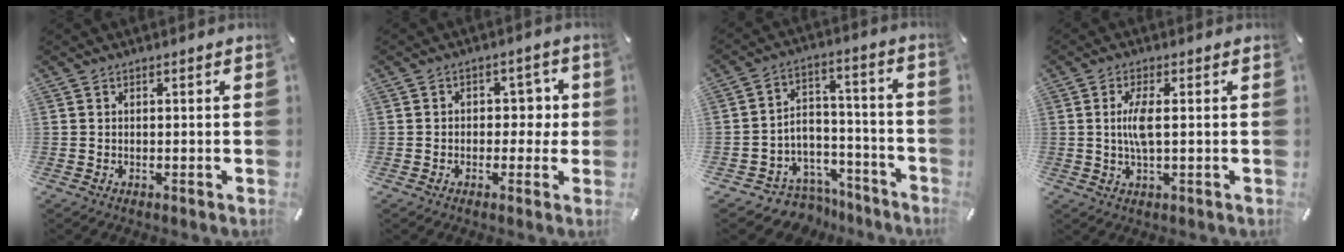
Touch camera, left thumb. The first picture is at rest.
{"total": 3.6, "force": [-0.5, 2.8, 2.2], "torque": [-0.021, 0.004, -0.019]}
{"total": 8.3, "force": [-4.8, 6.7, 0.6], "torque": [-0.003, 0.030, -0.076]}
{"total": 5.9, "force": [0.5, 1.7, 5.6], "torque": [-0.121, -0.005, 0.002]}